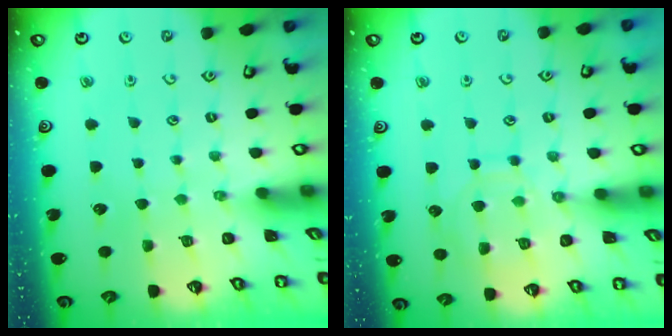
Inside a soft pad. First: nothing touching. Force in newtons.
{"total": 11.3, "press": 11.2, "slide": 1.1}